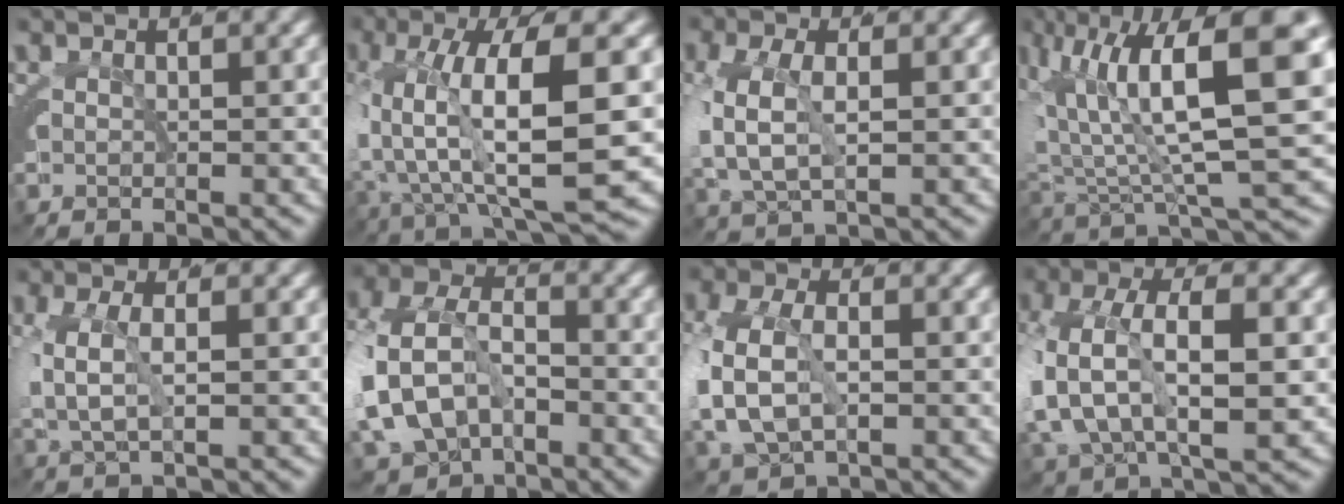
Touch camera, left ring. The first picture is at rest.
{"total": 11.6, "force": [-1.0, 6.2, 9.7], "torque": [-0.168, -0.015, -0.008]}
{"total": 3.5, "force": [-0.9, 2.7, 2.0], "torque": [-0.080, -0.016, -0.007]}
{"total": 13.6, "force": [2.1, 7.5, 11.1], "torque": [-0.167, 0.010, 0.031]}
{"total": 2.0, "force": [-0.5, 1.3, 1.4], "torque": [-0.050, -0.010, -0.002]}
{"total": 9.0, "force": [-3.0, 7.7, 3.7], "torque": [-0.103, -0.036, -0.047]}
{"total": 5.5, "force": [-1.4, 4.6, 2.8], "torque": [-0.103, -0.015, -0.016]}
{"total": 8.2, "force": [-1.5, 6.2, 5.1], "torque": [-0.151, -0.024, -0.021]}